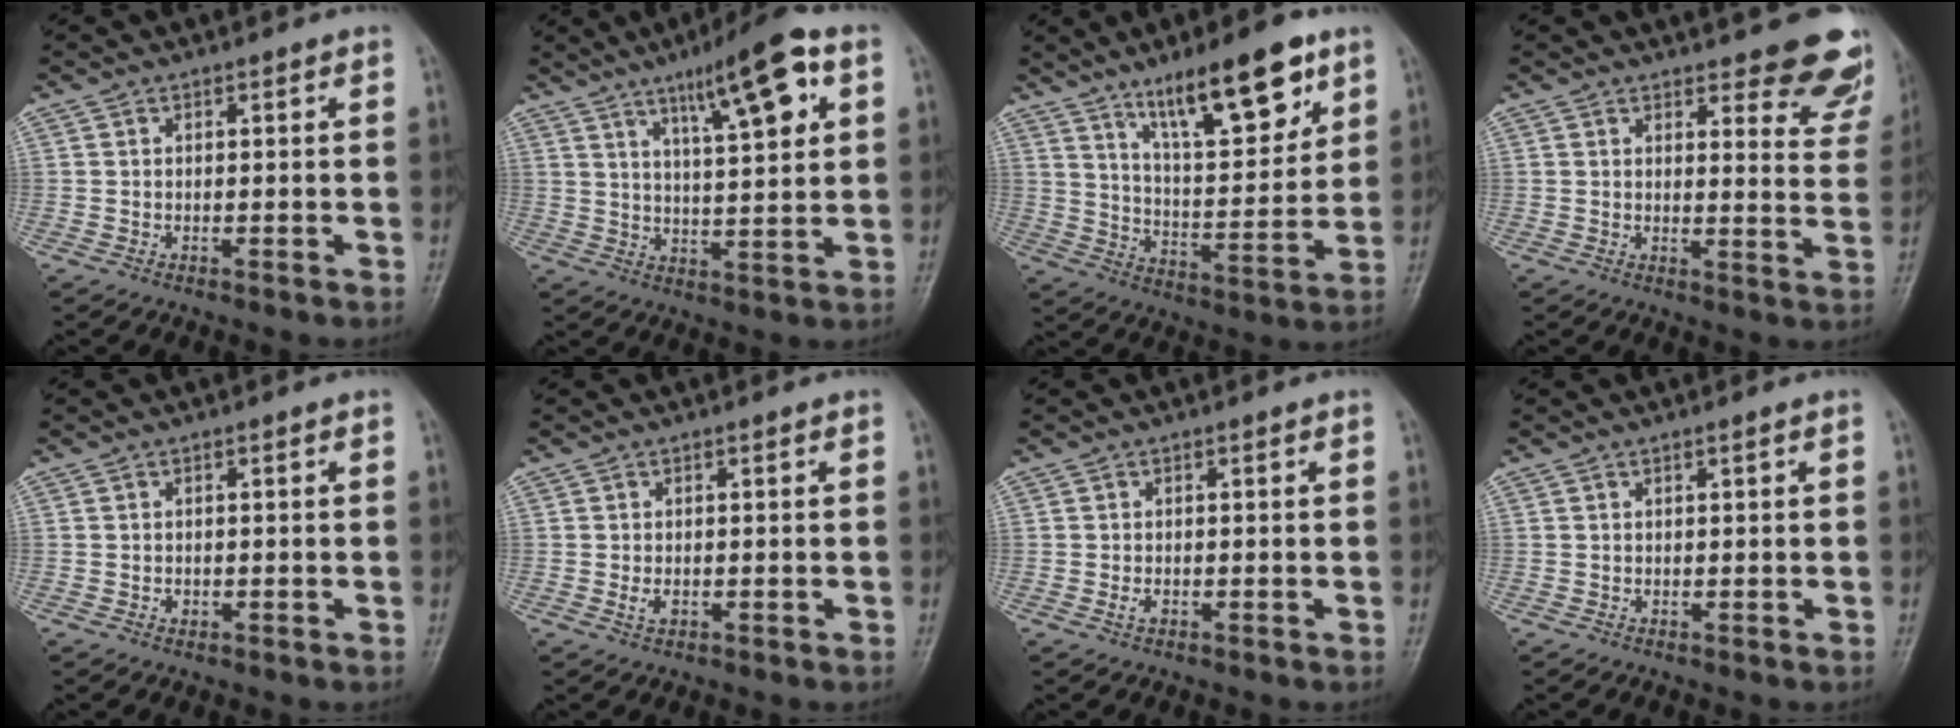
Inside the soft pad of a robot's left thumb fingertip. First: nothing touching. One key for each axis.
{"total": 14.5, "fx": 6.5, "fy": 3.5, "fz": 12.5, "tx": -0.175, "ty": -0.013, "tz": 0.100}
{"total": 17.7, "fx": 10.6, "fy": 5.5, "fz": 13.0, "tx": -0.171, "ty": -0.052, "tz": 0.182}
{"total": 11.8, "fx": 9.9, "fy": 3.7, "fz": 5.4, "tx": -0.017, "ty": -0.067, "tz": 0.097}
{"total": 1.0, "fx": -0.2, "fy": 0.8, "fz": 0.5, "tx": 0.000, "ty": 0.001, "tz": -0.003}
{"total": 2.0, "fx": -0.3, "fy": 1.3, "fz": 1.5, "tx": -0.020, "ty": -0.002, "tz": -0.004}
{"total": 1.4, "fx": -0.4, "fy": 0.9, "fz": 1.0, "tx": -0.014, "ty": -0.001, "tz": -0.006}
{"total": 0.6, "fx": 0.3, "fy": 0.1, "fz": 0.5, "tx": -0.008, "ty": 0.000, "tz": 0.005}